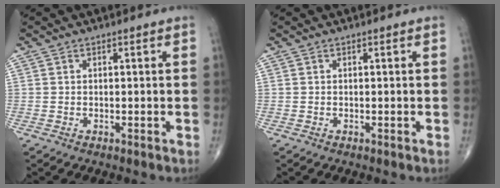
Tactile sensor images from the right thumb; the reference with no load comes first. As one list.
[{"total": 0.0}]